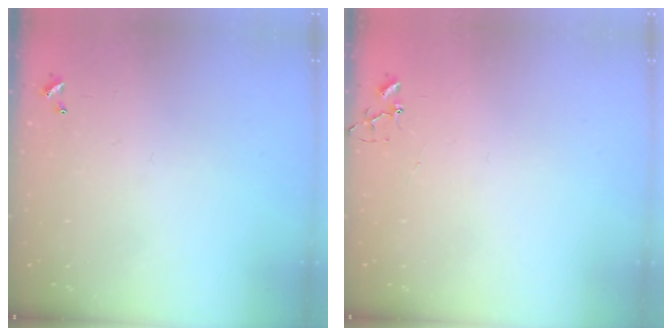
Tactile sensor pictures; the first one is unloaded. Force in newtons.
{"total": 3.9, "press": 3.8, "slide": 0.2}